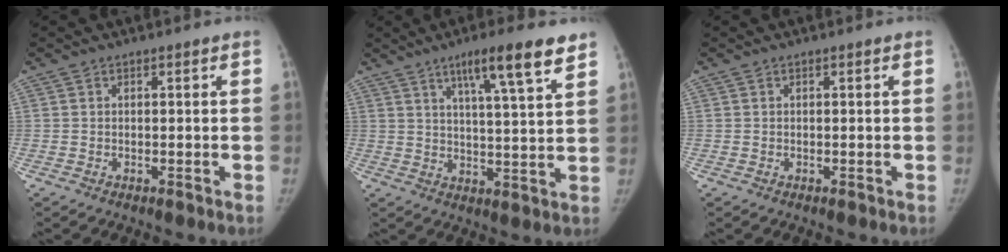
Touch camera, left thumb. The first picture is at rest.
{"total": 11.5, "force": [7.2, 1.3, 8.8], "torque": [-0.131, -0.031, 0.111]}
{"total": 0.0}